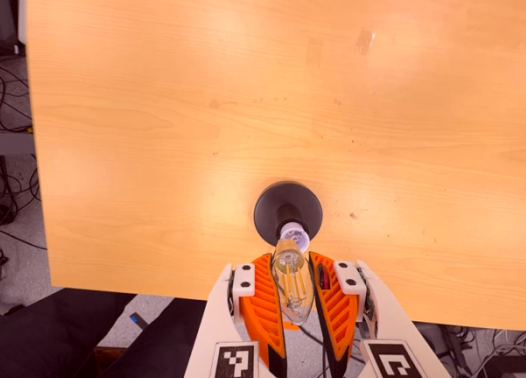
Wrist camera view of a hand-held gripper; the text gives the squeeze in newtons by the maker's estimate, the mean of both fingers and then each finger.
{"total": 21.0, "left": 23.6, "right": 18.4}